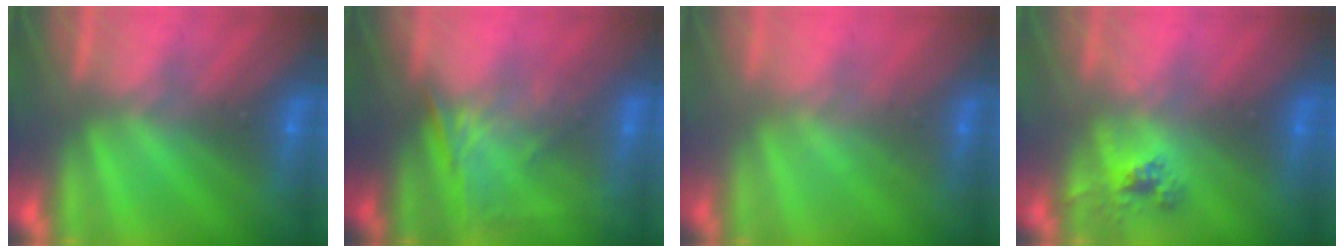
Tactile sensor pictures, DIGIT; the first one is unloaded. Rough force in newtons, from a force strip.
{"total": 1.3}
{"total": 2.2}
{"total": 2.6}